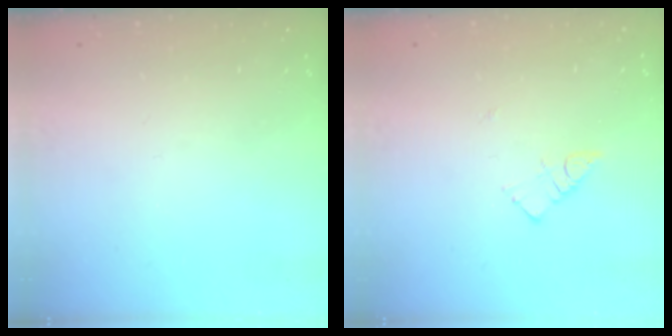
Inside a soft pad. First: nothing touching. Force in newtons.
{"total": 4.1, "press": 4.0, "slide": 0.5}